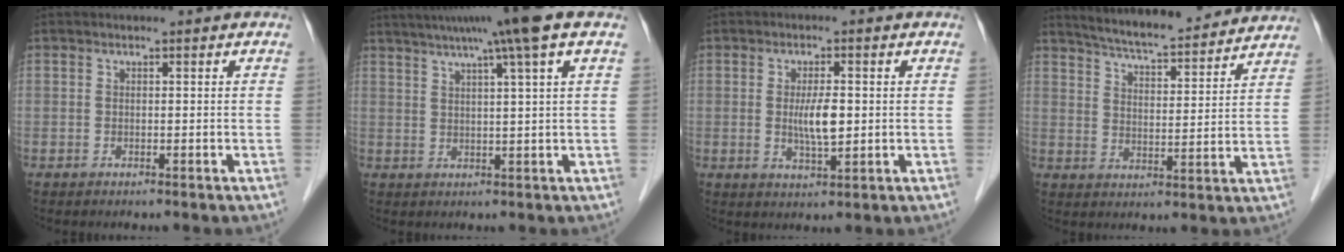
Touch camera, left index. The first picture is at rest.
{"total": 11.2, "force": [7.5, -1.4, 8.2], "torque": [-0.132, 0.024, 0.099]}
{"total": 4.7, "force": [0.0, 1.0, 4.6], "torque": [-0.088, -0.006, 0.001]}
{"total": 16.8, "force": [15.6, 2.1, 6.0], "torque": [-0.093, 0.009, 0.218]}